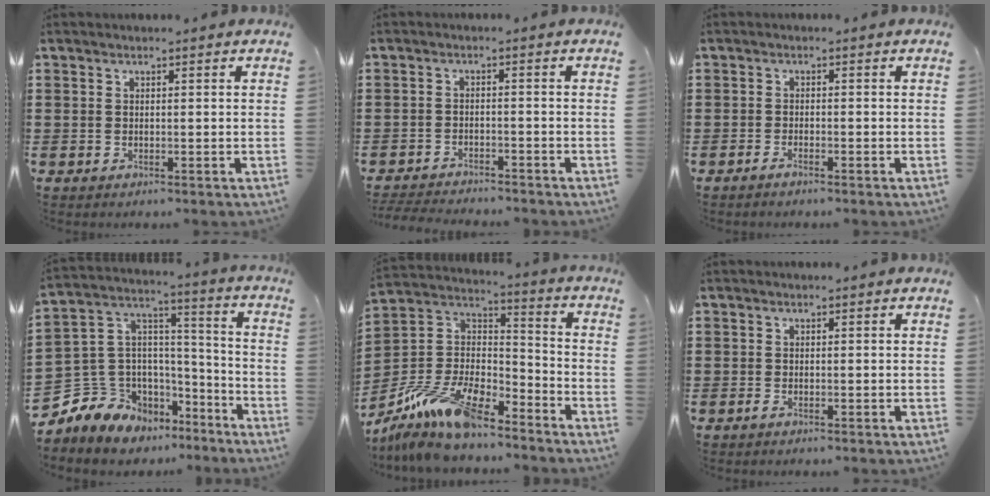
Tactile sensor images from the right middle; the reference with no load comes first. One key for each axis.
{"total": 3.1, "fx": -3.0, "fy": 0.2, "fz": 0.2, "tx": -0.015, "ty": -0.004, "tz": -0.066}
{"total": 0.9, "fx": -0.8, "fy": -0.1, "fz": 0.4, "tx": -0.009, "ty": -0.003, "tz": -0.014}
{"total": 8.0, "fx": -5.3, "fy": 5.9, "fz": -0.3, "tx": -0.047, "ty": -0.017, "tz": -0.105}
{"total": 13.0, "fx": -10.5, "fy": 3.7, "fz": 6.9, "tx": -0.141, "ty": 0.027, "tz": -0.202}
{"total": 0.5, "fx": -0.3, "fy": 0.1, "fz": 0.4, "tx": -0.008, "ty": -0.004, "tz": -0.005}